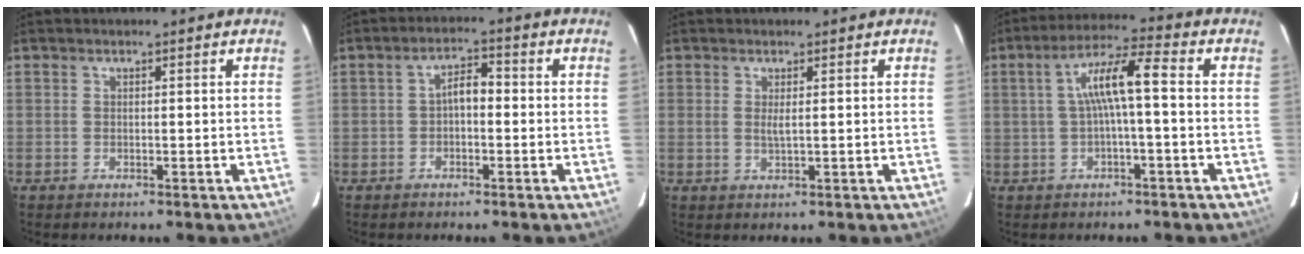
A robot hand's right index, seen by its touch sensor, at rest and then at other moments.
{"total": 3.2, "force": [-0.6, 1.7, 2.6], "torque": [-0.046, 0.013, -0.011]}
{"total": 1.5, "force": [0.3, 0.1, 1.5], "torque": [-0.027, -0.002, 0.005]}
{"total": 7.5, "force": [-0.3, 0.7, 7.5], "torque": [-0.148, 0.020, 0.000]}